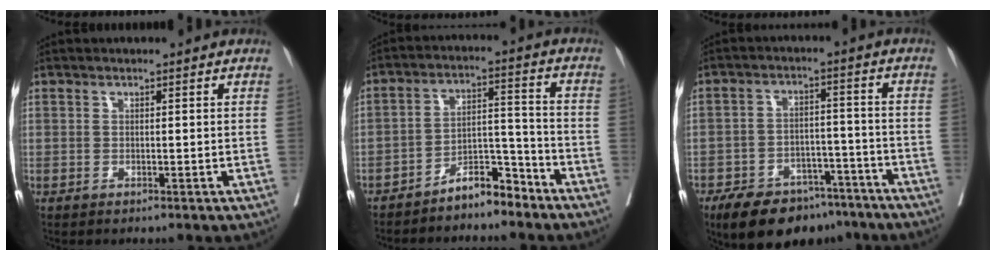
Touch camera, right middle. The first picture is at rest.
{"total": 6.4, "force": [-5.5, 1.8, 2.6], "torque": [-0.038, 0.021, -0.098]}
{"total": 14.2, "force": [-10.9, 6.8, 6.0], "torque": [-0.087, 0.014, -0.164]}